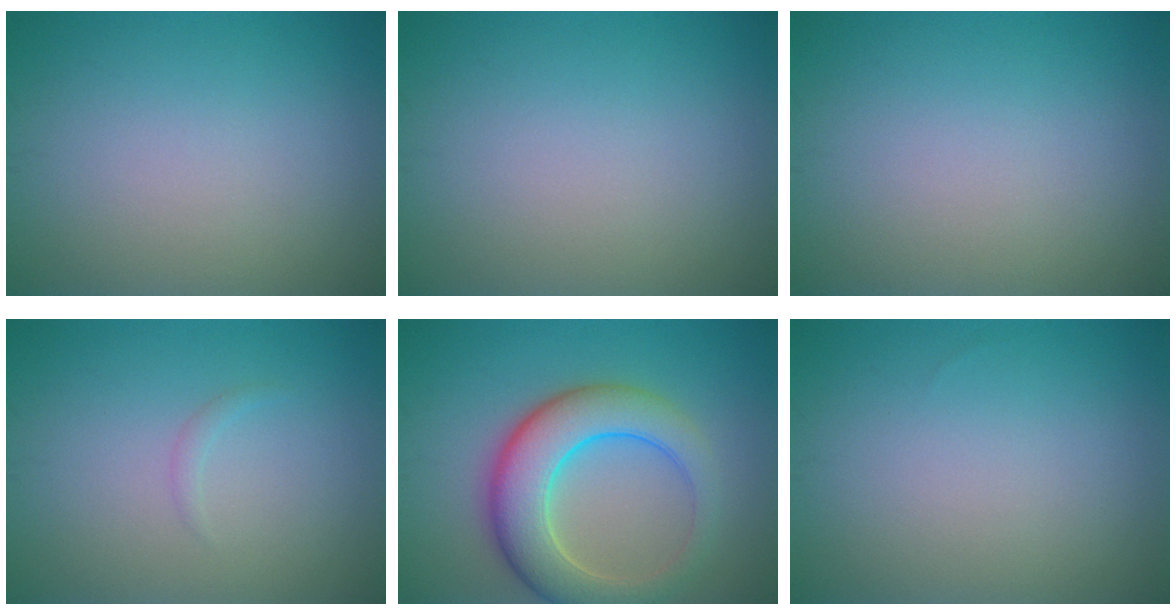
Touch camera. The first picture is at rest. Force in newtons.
{"total": 0.0}
{"total": 0.0}
{"total": 0.6, "press": 0.6, "slide": 0.0}
{"total": 7.7, "press": 7.7, "slide": 0.2}
{"total": 0.0}